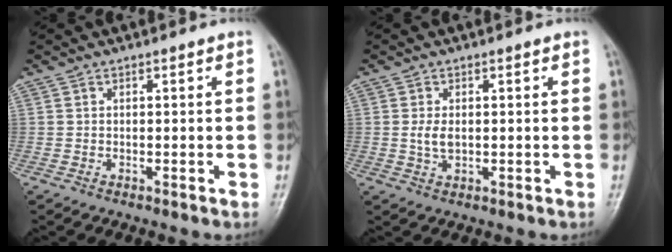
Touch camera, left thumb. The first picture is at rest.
{"total": 2.9, "force": [0.4, 1.6, 2.4], "torque": [-0.047, -0.003, 0.011]}